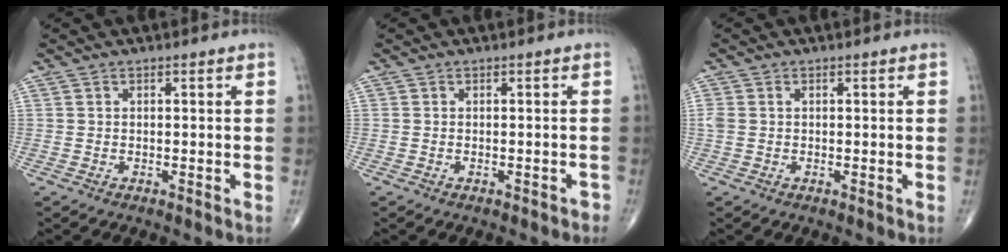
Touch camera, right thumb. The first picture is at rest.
{"total": 1.0, "force": [-0.9, 0.2, 0.4], "torque": [-0.008, 0.005, -0.009]}
{"total": 1.7, "force": [0.2, 1.3, 1.1], "torque": [-0.035, 0.010, 0.006]}